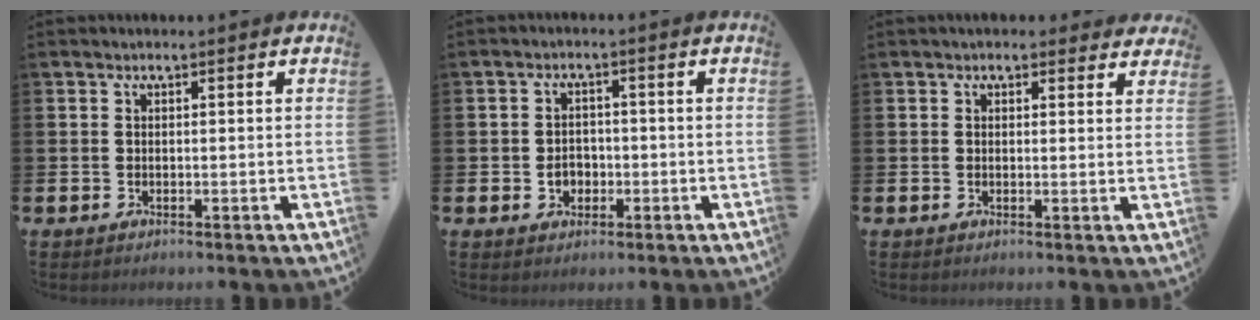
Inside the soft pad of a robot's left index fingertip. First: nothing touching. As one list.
[{"total": 2.7, "force": [-0.8, 2.3, 1.2], "torque": [-0.007, -0.004, -0.023]}, {"total": 2.0, "force": [1.9, 0.7, 0.1], "torque": [0.006, -0.005, 0.031]}]